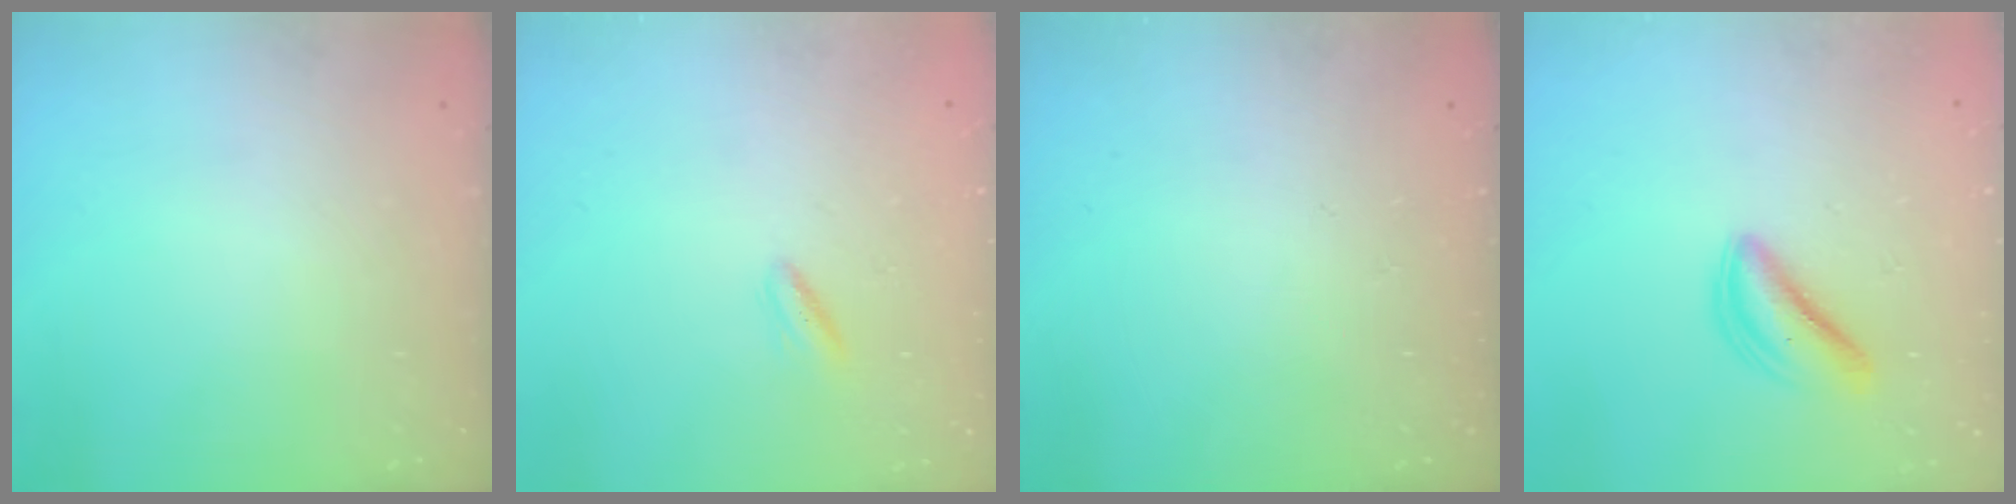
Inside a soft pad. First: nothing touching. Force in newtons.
{"total": 3.0, "press": 2.8, "slide": 1.0}
{"total": 0.0}
{"total": 5.3, "press": 5.3, "slide": 0.5}